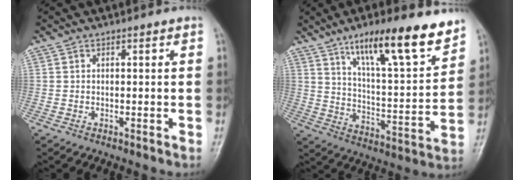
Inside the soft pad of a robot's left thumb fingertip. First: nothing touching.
{"total": 17.8, "force": [12.0, 4.0, 12.5], "torque": [-0.169, -0.063, 0.198]}